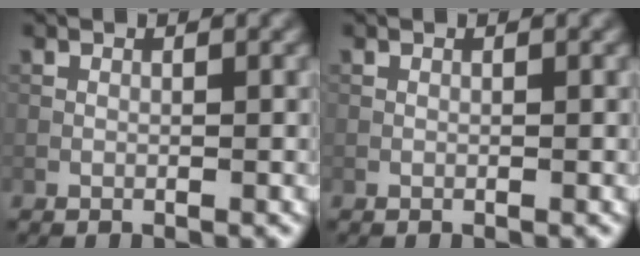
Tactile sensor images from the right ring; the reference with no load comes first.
{"total": 0.0}